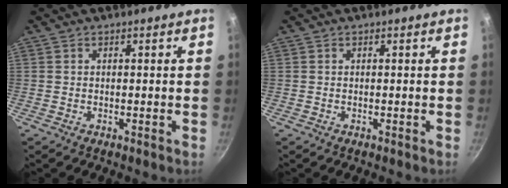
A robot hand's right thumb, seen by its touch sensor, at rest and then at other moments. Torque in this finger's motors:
{"motor_torque": [-0.01, 0.01, 0.00, 0.00, 0.00]}